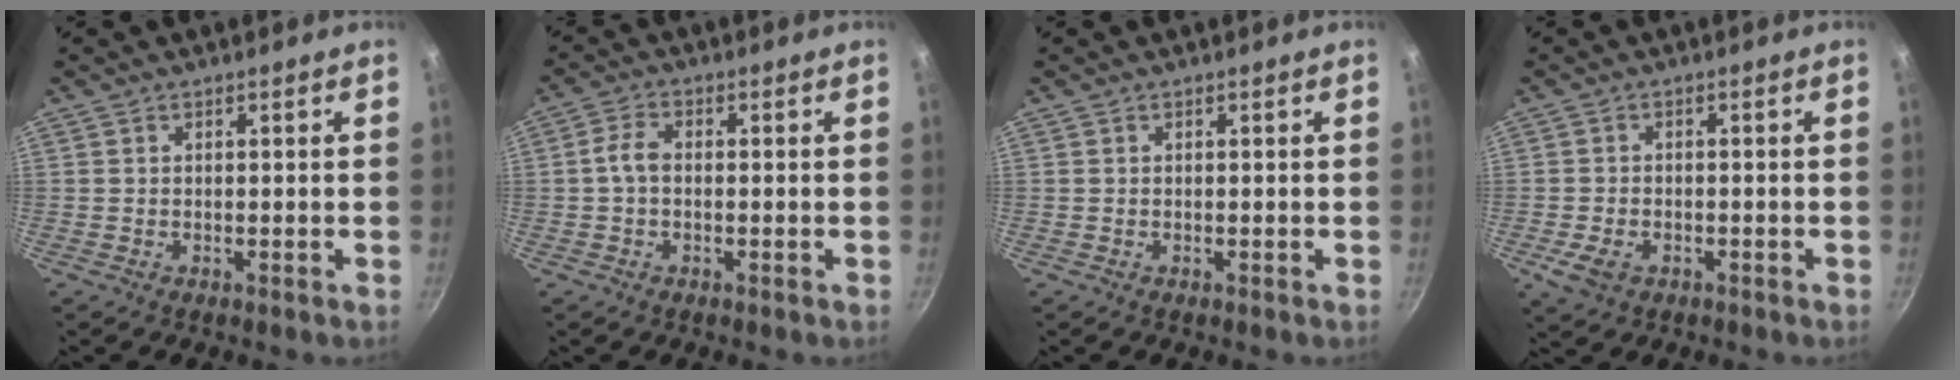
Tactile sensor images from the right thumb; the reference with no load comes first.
{"total": 3.8, "force": [-0.1, 2.3, 3.0], "torque": [-0.063, 0.017, -0.009]}
{"total": 0.0}
{"total": 4.5, "force": [-1.9, 3.0, 2.8], "torque": [-0.059, 0.006, -0.031]}